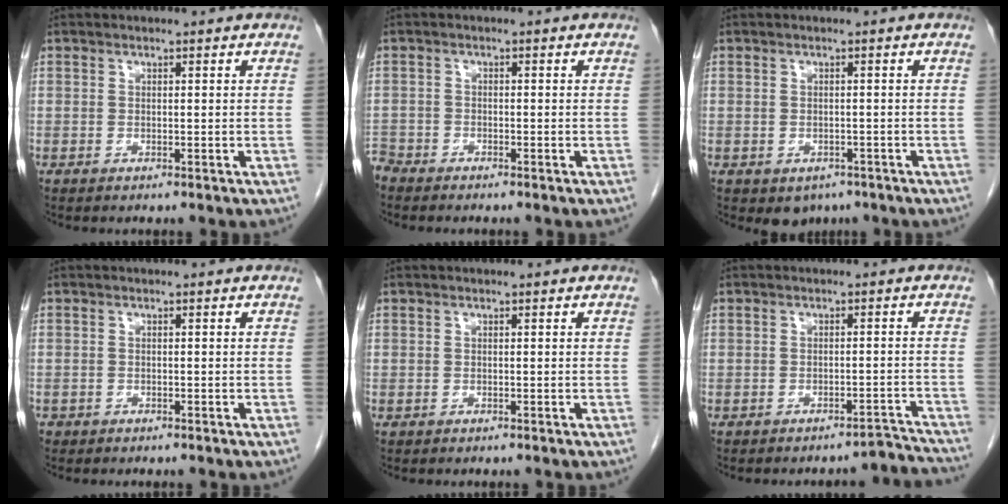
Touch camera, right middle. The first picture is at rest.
{"total": 2.9, "force": [-2.8, 0.8, 0.1], "torque": [-0.001, -0.007, -0.054]}
{"total": 3.1, "force": [-1.9, 2.1, 1.1], "torque": [-0.010, 0.003, -0.016]}
{"total": 0.7, "force": [-0.5, 0.5, 0.1], "torque": [-0.009, 0.002, -0.008]}
{"total": 0.0}
{"total": 4.2, "force": [-4.1, -0.5, -1.0], "torque": [0.035, 0.024, -0.043]}